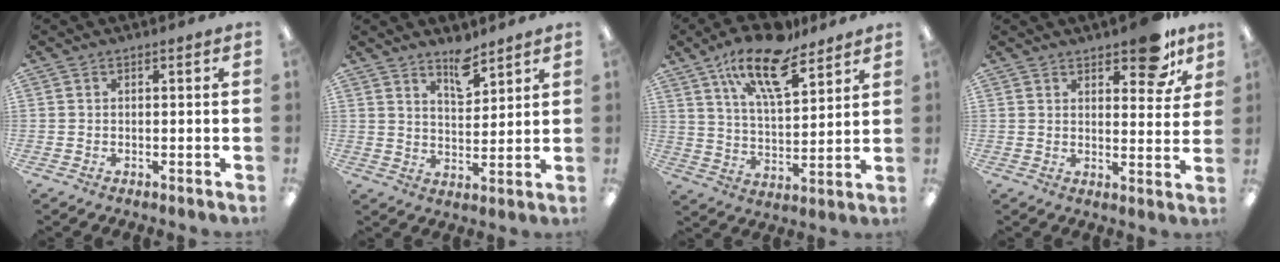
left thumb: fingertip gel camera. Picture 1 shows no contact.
{"total": 7.1, "force": [5.8, 2.6, 3.2], "torque": [-0.038, -0.041, 0.099]}
{"total": 17.5, "force": [11.5, 6.8, 11.2], "torque": [-0.188, -0.055, 0.196]}
{"total": 10.2, "force": [7.1, 4.0, 6.2], "torque": [-0.064, -0.037, 0.116]}